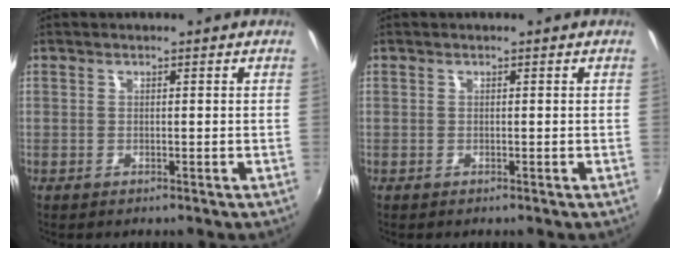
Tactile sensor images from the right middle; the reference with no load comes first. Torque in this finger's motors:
{"motor_torque": [0.25, -0.27, 0.05, 0.00]}